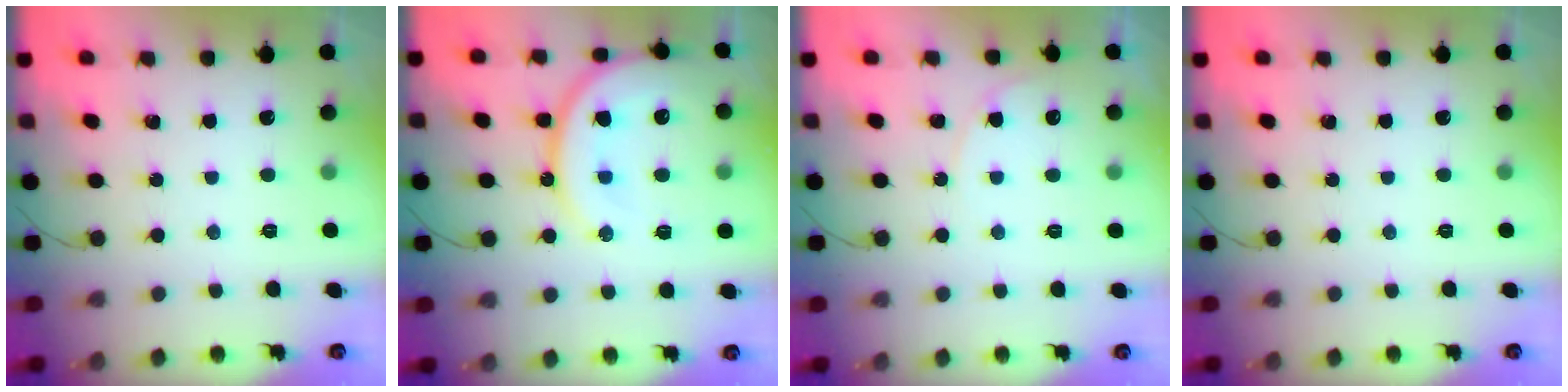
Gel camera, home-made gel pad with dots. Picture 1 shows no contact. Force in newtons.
{"total": 16.6, "press": 16.5, "slide": 2.0}
{"total": 5.6, "press": 5.6, "slide": 0.2}
{"total": 0.0}